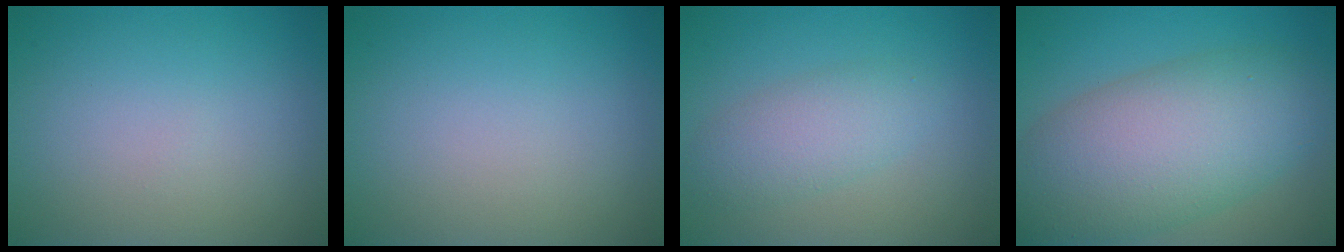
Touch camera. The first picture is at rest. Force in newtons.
{"total": 0.0}
{"total": 3.3, "press": 3.3, "slide": 0.0}
{"total": 10.5, "press": 10.5, "slide": 0.6}